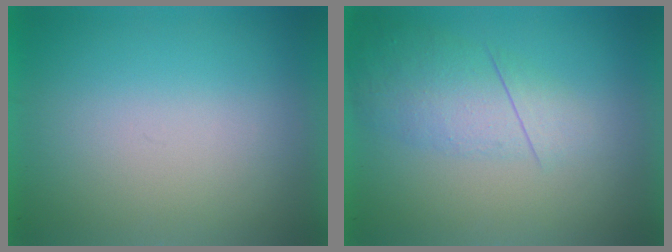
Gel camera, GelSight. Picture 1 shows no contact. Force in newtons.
{"total": 2.8}